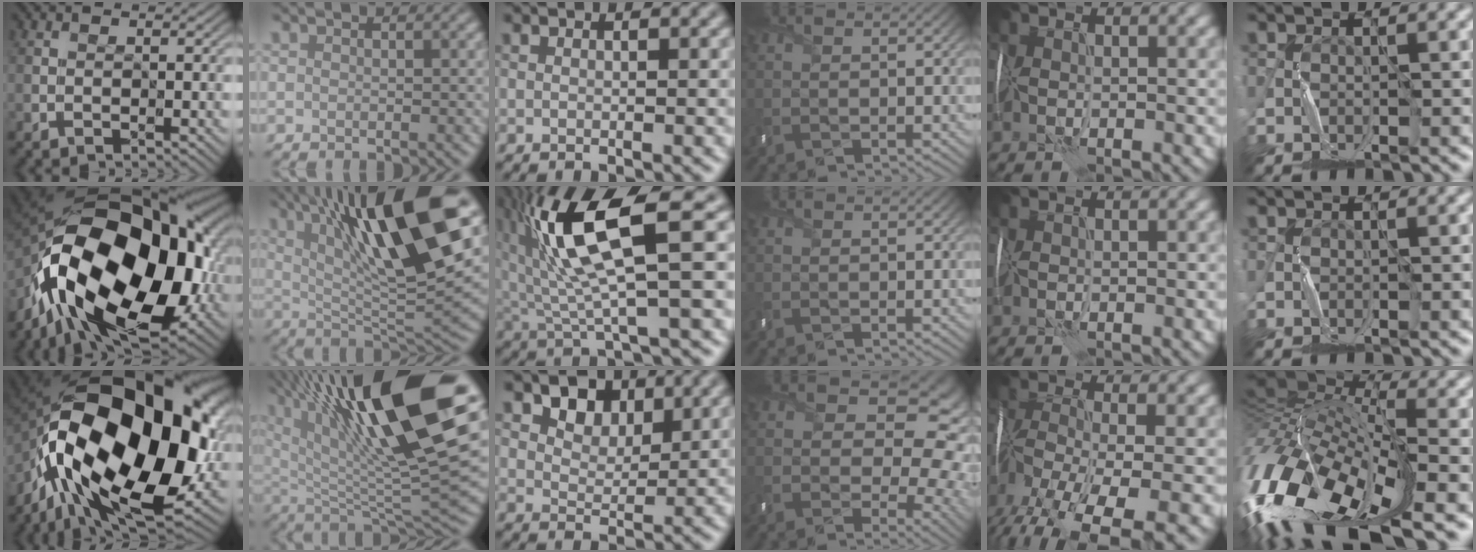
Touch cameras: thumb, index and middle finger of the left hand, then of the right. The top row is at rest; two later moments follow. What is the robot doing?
{"motion": "wrap", "object": "ribbon"}